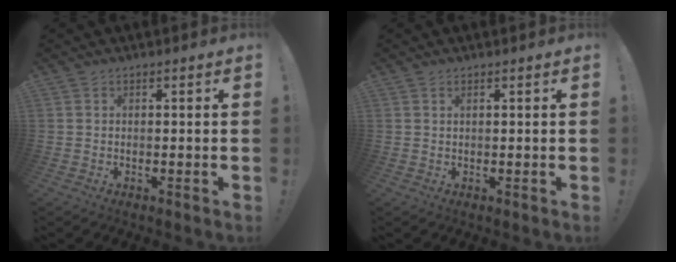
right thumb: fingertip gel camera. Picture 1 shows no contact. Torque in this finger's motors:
{"motor_torque": [0.22, 0.03, -0.06, 0.06, 0.05]}